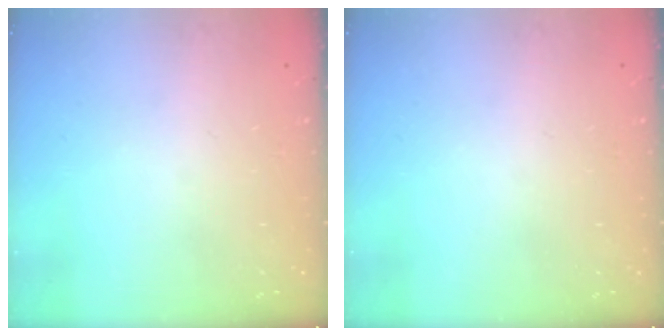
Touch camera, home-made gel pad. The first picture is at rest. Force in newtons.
{"total": 0.0}